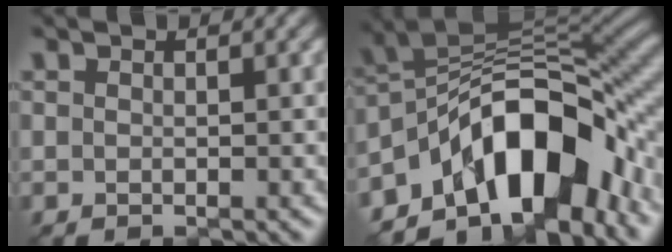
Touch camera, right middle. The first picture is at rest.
{"total": 12.5, "force": [-6.3, 6.4, 8.7], "torque": [-0.115, 0.016, -0.122]}